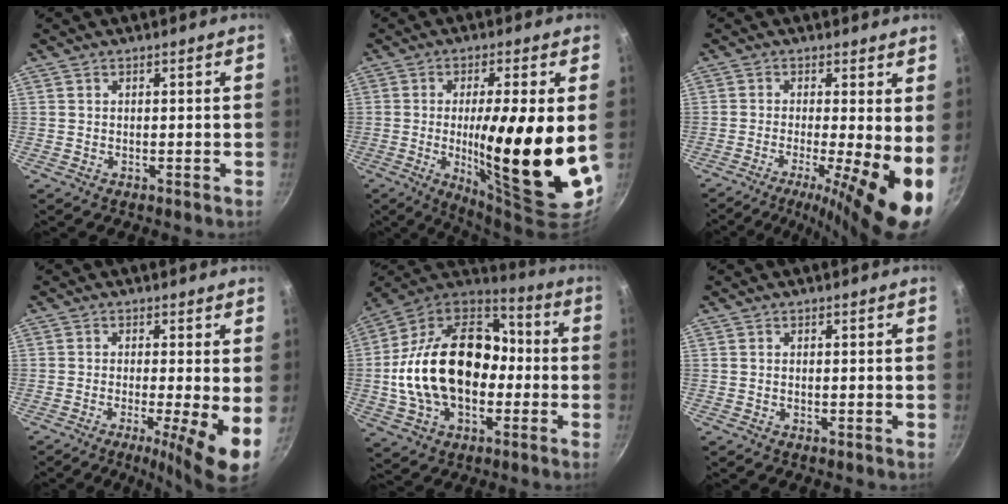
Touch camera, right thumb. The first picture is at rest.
{"total": 20.2, "force": [-1.1, 3.9, 19.8], "torque": [-0.304, -0.017, -0.013]}
{"total": 10.6, "force": [-2.1, 1.5, 10.3], "torque": [-0.158, -0.008, -0.039]}
{"total": 8.5, "force": [-1.5, 1.0, 8.4], "torque": [-0.122, -0.010, -0.024]}
{"total": 25.4, "force": [-2.2, 17.0, 18.7], "torque": [-0.312, 0.059, -0.043]}
{"total": 0.0}